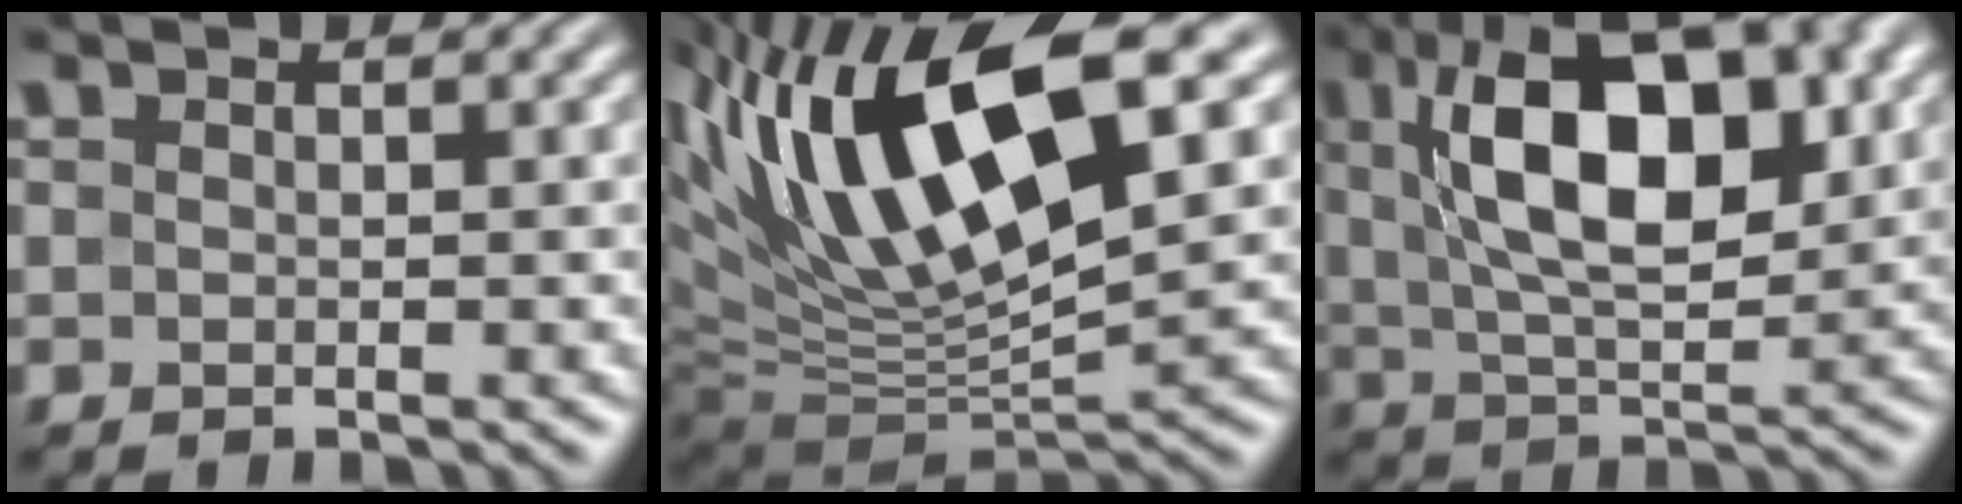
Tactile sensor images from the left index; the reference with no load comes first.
{"total": 14.3, "force": [4.7, 4.7, 12.7], "torque": [-0.224, 0.012, 0.083]}
{"total": 13.3, "force": [4.0, 6.1, 11.2], "torque": [-0.178, 0.010, 0.061]}